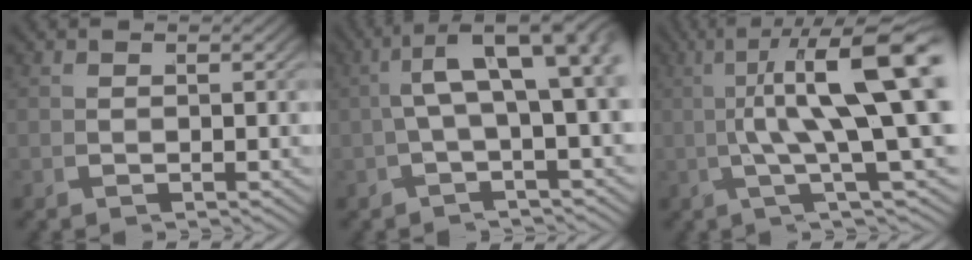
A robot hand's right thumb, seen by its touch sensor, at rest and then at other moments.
{"total": 7.3, "force": [1.5, 2.6, 6.6], "torque": [-0.091, 0.035, 0.004]}
{"total": 11.6, "force": [1.9, 3.4, 10.9], "torque": [-0.146, 0.014, 0.012]}